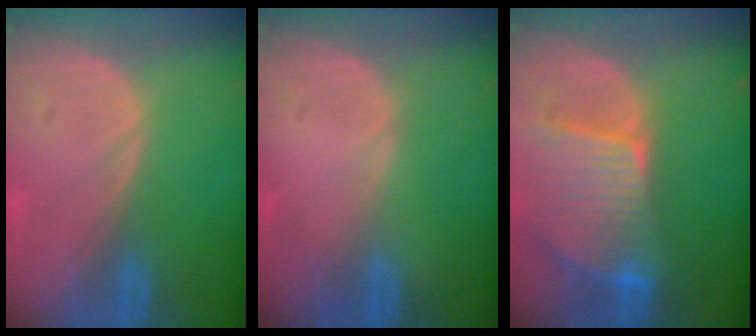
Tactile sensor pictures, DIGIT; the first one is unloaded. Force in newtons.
{"total": 0.0}
{"total": 9.5, "press": 8.4, "slide": 4.5}